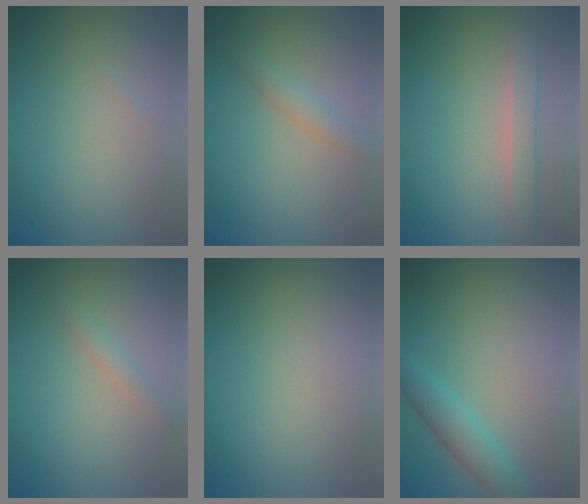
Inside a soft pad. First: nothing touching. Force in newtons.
{"total": 1.5, "press": 1.5, "slide": 0.1}
{"total": 2.2, "press": 2.2, "slide": 0.1}
{"total": 1.1, "press": 1.1, "slide": 0.1}
{"total": 0.0}
{"total": 2.9, "press": 2.9, "slide": 0.2}